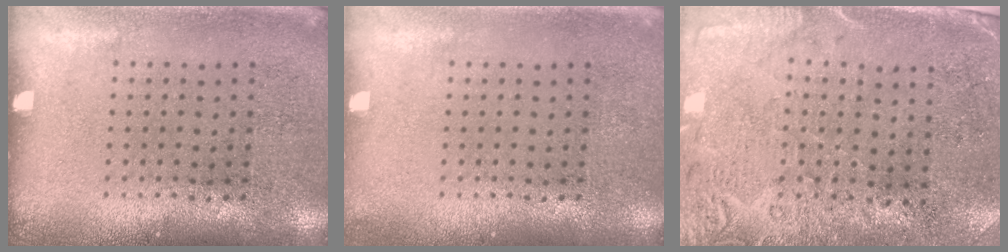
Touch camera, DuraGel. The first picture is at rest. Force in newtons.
{"total": 0.5, "press": 0.5, "slide": 0.2}
{"total": 2.7, "press": 2.4, "slide": 1.4}